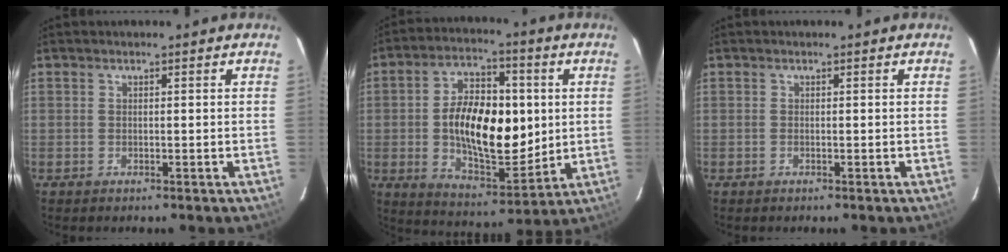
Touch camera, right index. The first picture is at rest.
{"total": 18.0, "force": [0.7, 9.4, 15.3], "torque": [-0.260, 0.009, 0.023]}
{"total": 0.0}